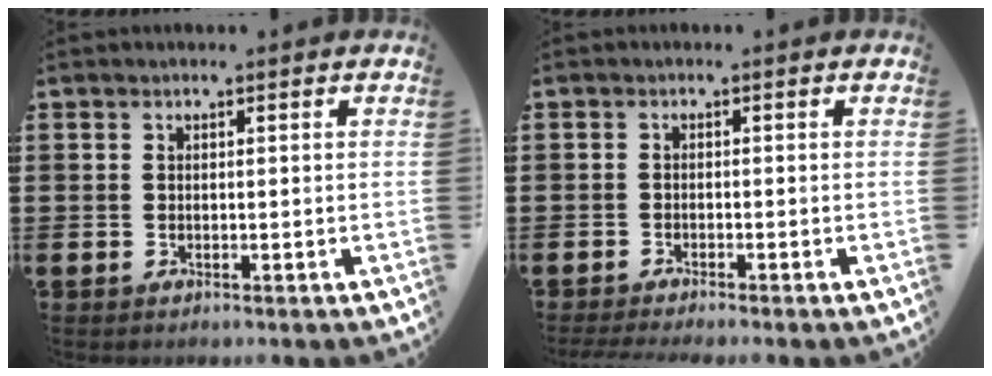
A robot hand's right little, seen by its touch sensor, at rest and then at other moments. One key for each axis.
{"total": 0.9, "fx": -0.8, "fy": 0.0, "fz": 0.5, "tx": -0.007, "ty": -0.002, "tz": -0.015}